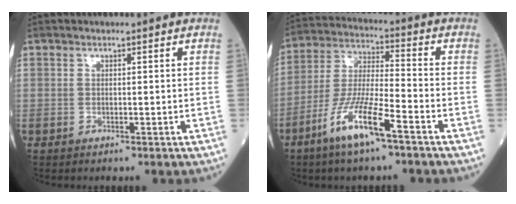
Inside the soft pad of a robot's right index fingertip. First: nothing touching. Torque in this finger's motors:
{"motor_torque": [1.11, -1.03, 0.23, 0.14]}